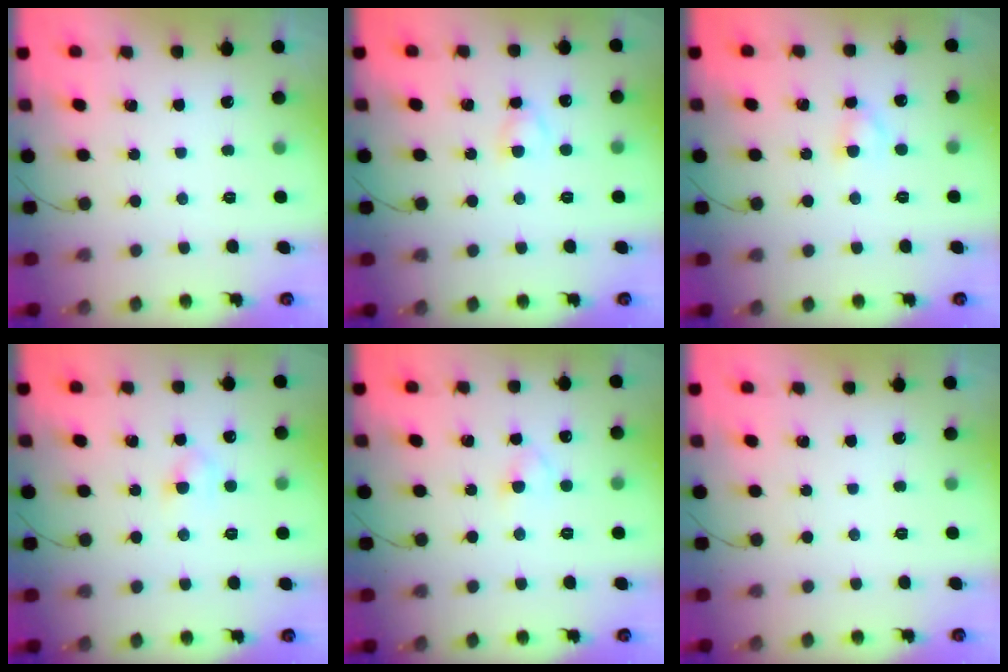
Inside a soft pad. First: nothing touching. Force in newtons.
{"total": 2.8, "press": 2.7, "slide": 0.8}
{"total": 3.0, "press": 2.8, "slide": 1.2}
{"total": 3.4, "press": 3.2, "slide": 1.1}
{"total": 2.9, "press": 2.7, "slide": 1.2}
{"total": 0.0}